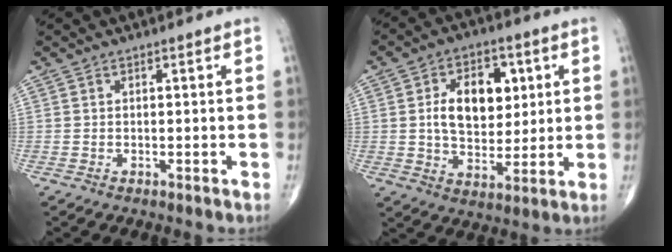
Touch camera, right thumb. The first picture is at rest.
{"total": 13.0, "force": [2.7, 8.4, 9.5], "torque": [-0.109, -0.005, 0.046]}